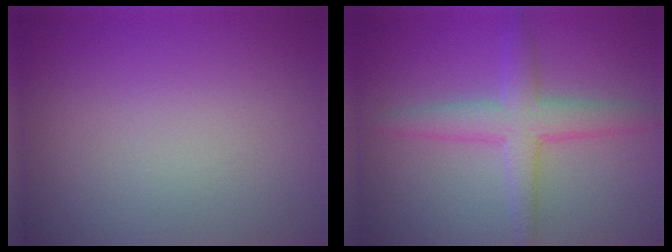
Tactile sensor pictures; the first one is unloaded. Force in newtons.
{"total": 4.9, "press": 4.9, "slide": 0.0}